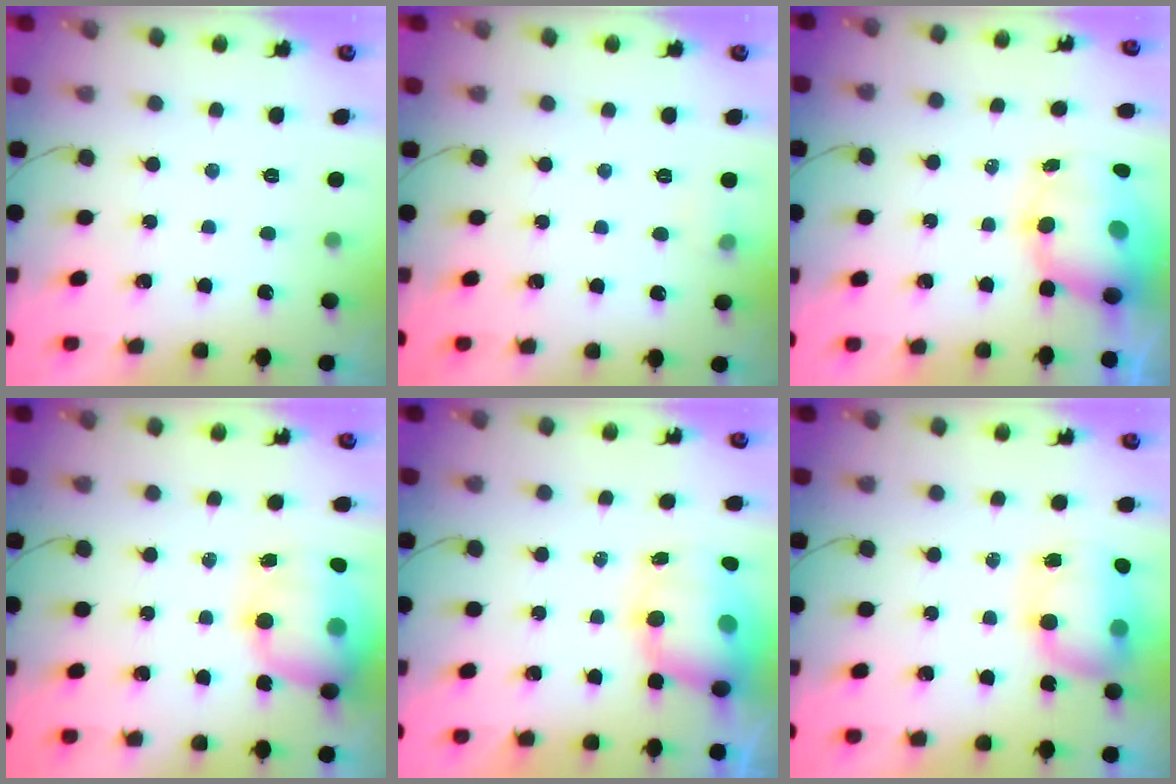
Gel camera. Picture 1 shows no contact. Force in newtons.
{"total": 4.8, "press": 4.5, "slide": 1.8}
{"total": 11.0, "press": 10.6, "slide": 2.9}
{"total": 12.6, "press": 12.2, "slide": 3.2}
{"total": 10.6, "press": 10.2, "slide": 2.8}
{"total": 8.3, "press": 8.2, "slide": 1.7}